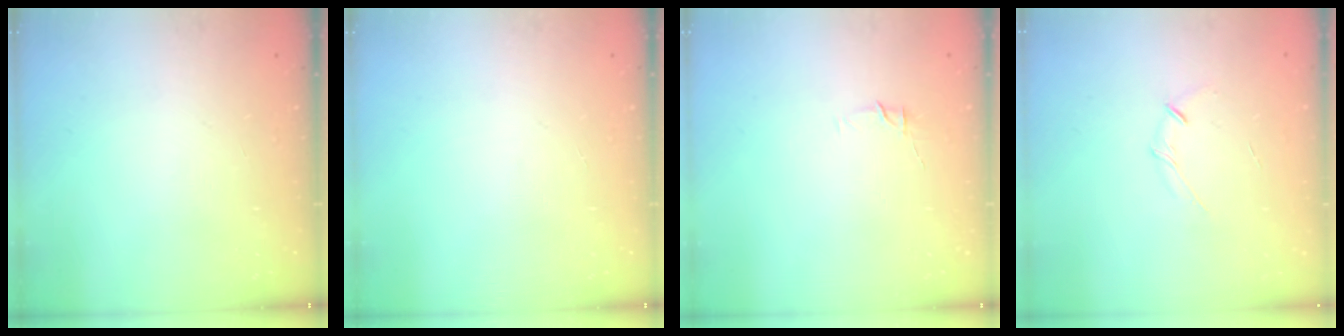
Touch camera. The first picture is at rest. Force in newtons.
{"total": 0.0}
{"total": 4.5, "press": 4.4, "slide": 1.0}
{"total": 4.1, "press": 4.0, "slide": 0.9}